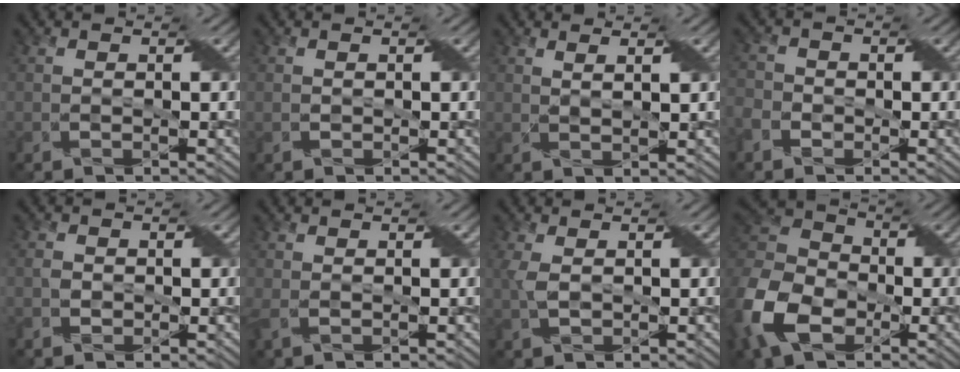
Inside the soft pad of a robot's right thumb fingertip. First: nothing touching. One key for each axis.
{"total": 0.0}
{"total": 1.8, "fx": 1.2, "fy": 0.4, "fz": 1.3, "tx": -0.017, "ty": -0.010, "tz": 0.023}
{"total": 2.9, "fx": -1.6, "fy": 2.3, "fz": 0.8, "tx": -0.023, "ty": -0.004, "tz": -0.035}
{"total": 1.4, "fx": -0.4, "fy": 1.2, "fz": 0.4, "tx": -0.012, "ty": -0.003, "tz": -0.005}
{"total": 1.4, "fx": 0.3, "fy": 0.4, "fz": 1.2, "tx": -0.029, "ty": 0.003, "tz": 0.006}
{"total": 2.1, "fx": 0.4, "fy": 1.1, "fz": 1.8, "tx": -0.051, "ty": 0.003, "tz": 0.010}
{"total": 13.6, "fx": -5.7, "fy": 9.5, "fz": 7.9, "tx": -0.221, "ty": -0.032, "tz": -0.129}